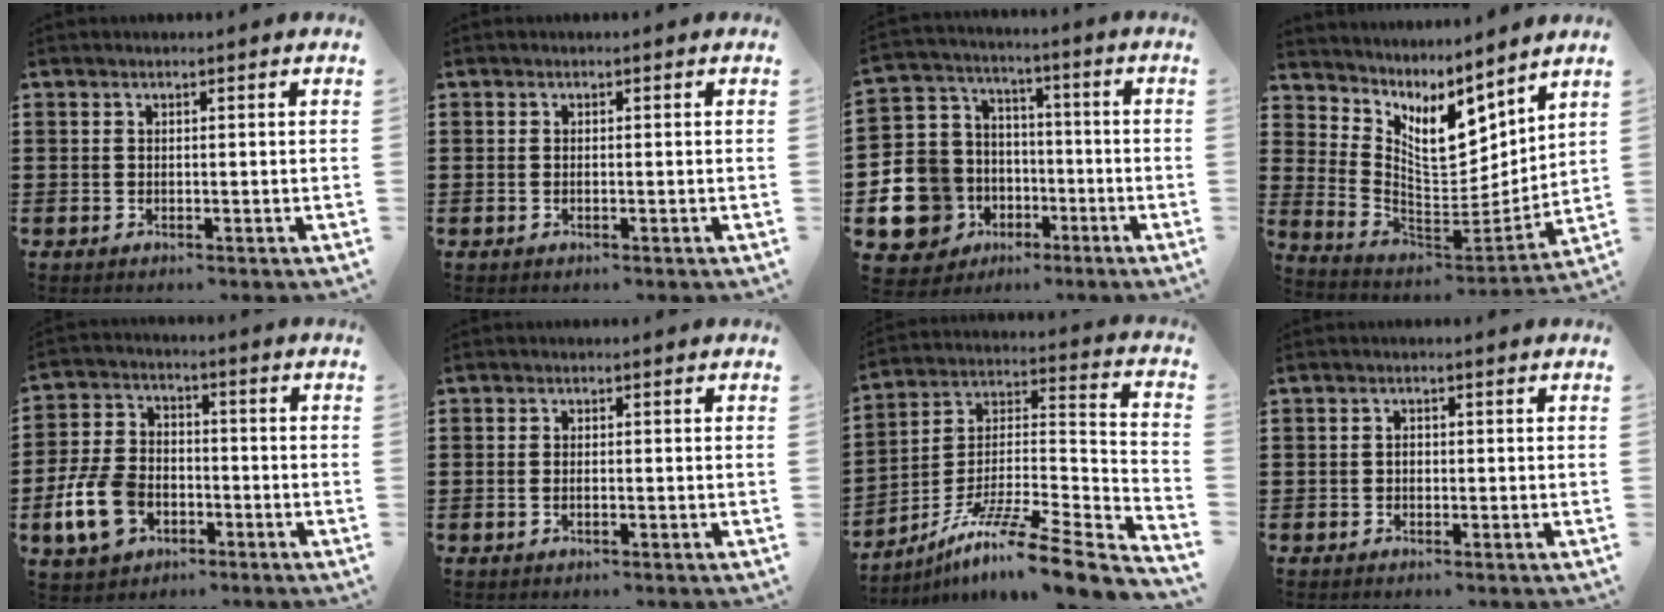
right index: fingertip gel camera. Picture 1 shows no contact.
{"total": 0.0}
{"total": 13.0, "force": [-6.1, 10.9, 3.6], "torque": [-0.133, 0.009, -0.100]}
{"total": 7.9, "force": [5.1, 3.7, 4.8], "torque": [-0.102, -0.044, 0.091]}
{"total": 9.4, "force": [-3.4, 6.4, 6.0], "torque": [-0.160, 0.005, -0.069]}
{"total": 0.7, "force": [-0.1, 0.3, 0.6], "torque": [-0.014, -0.004, 0.000]}
{"total": 10.0, "force": [-7.5, 0.5, 6.7], "torque": [-0.109, -0.002, -0.140]}
{"total": 0.7, "force": [-0.1, 0.4, 0.6], "torque": [-0.013, -0.001, 0.000]}